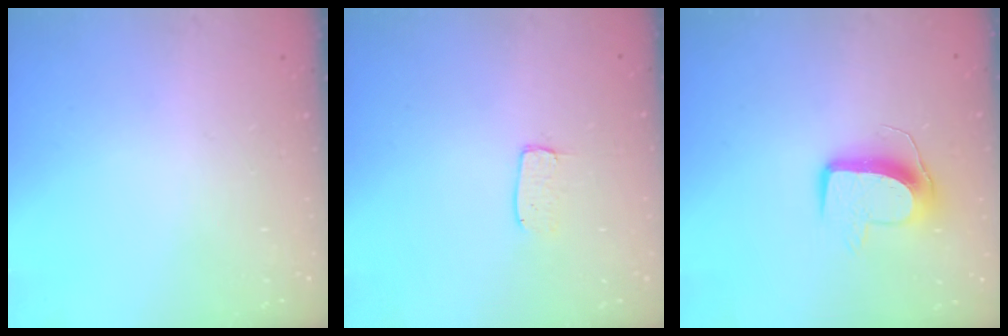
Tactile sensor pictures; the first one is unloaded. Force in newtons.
{"total": 3.8, "press": 3.8, "slide": 0.3}
{"total": 10.4, "press": 10.3, "slide": 0.8}